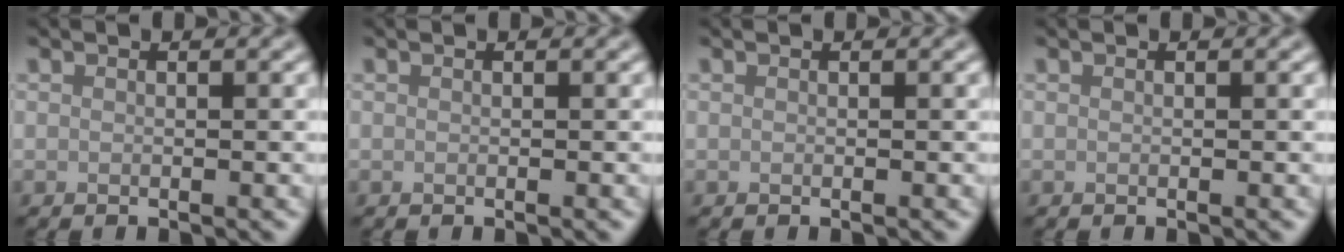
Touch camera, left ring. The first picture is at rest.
{"total": 0.0}
{"total": 0.0}
{"total": 0.0}